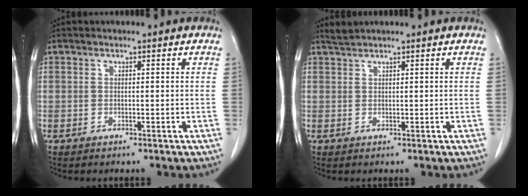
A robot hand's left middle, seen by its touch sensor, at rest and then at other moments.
{"total": 1.3, "force": [1.3, -0.4, 0.1], "torque": [-0.008, 0.004, 0.031]}